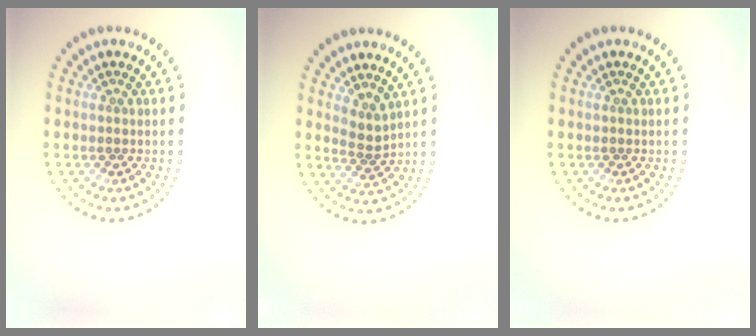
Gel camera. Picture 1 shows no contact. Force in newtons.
{"total": 1.8, "press": 1.1, "slide": 1.4}
{"total": 0.0}